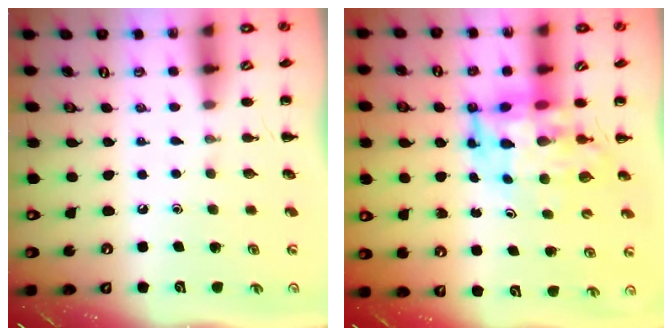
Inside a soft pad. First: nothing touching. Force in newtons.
{"total": 7.2, "press": 6.8, "slide": 2.3}